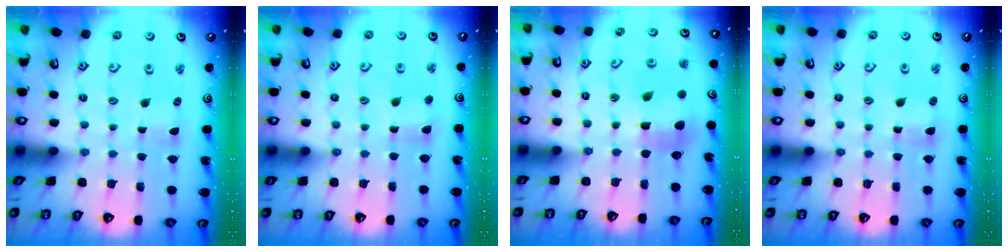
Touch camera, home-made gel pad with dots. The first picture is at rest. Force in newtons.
{"total": 3.1, "press": 3.1, "slide": 0.3}
{"total": 6.6, "press": 6.6, "slide": 0.6}
{"total": 1.7, "press": 1.7, "slide": 0.2}